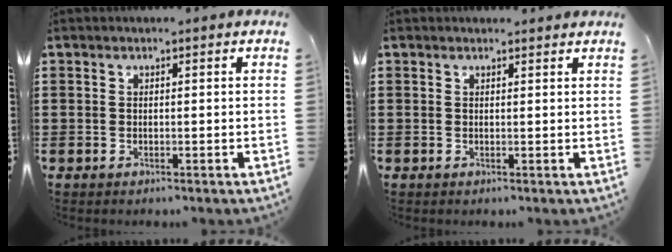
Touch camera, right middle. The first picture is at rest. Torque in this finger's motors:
{"motor_torque": [-0.14, 0.08, 0.26, 0.03]}